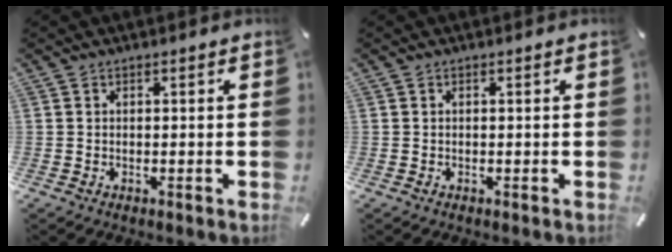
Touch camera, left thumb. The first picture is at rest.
{"total": 0.0}